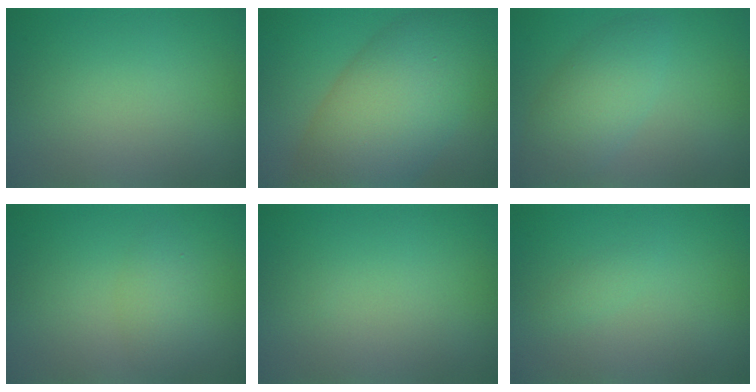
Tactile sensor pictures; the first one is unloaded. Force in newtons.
{"total": 10.6, "press": 10.6, "slide": 0.5}
{"total": 4.2, "press": 4.2, "slide": 0.1}
{"total": 2.1, "press": 2.1, "slide": 0.1}
{"total": 0.0}
{"total": 0.7, "press": 0.7, "slide": 0.0}